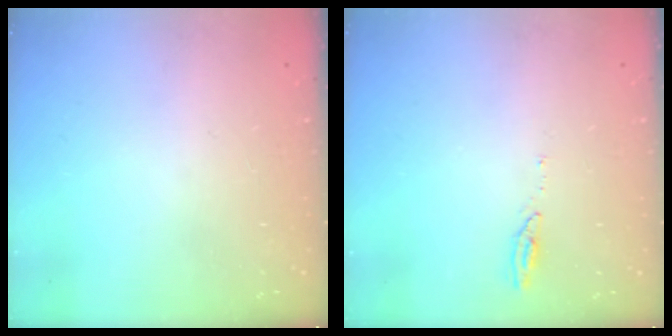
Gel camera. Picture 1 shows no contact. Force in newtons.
{"total": 3.6, "press": 3.5, "slide": 0.3}